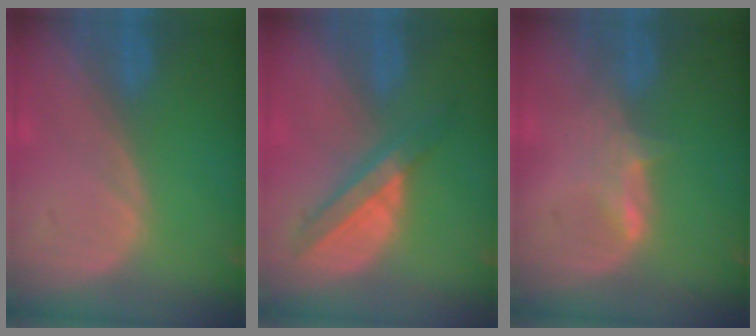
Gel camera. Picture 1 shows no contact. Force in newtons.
{"total": 5.7, "press": 5.6, "slide": 1.3}
{"total": 2.9, "press": 2.9, "slide": 0.4}